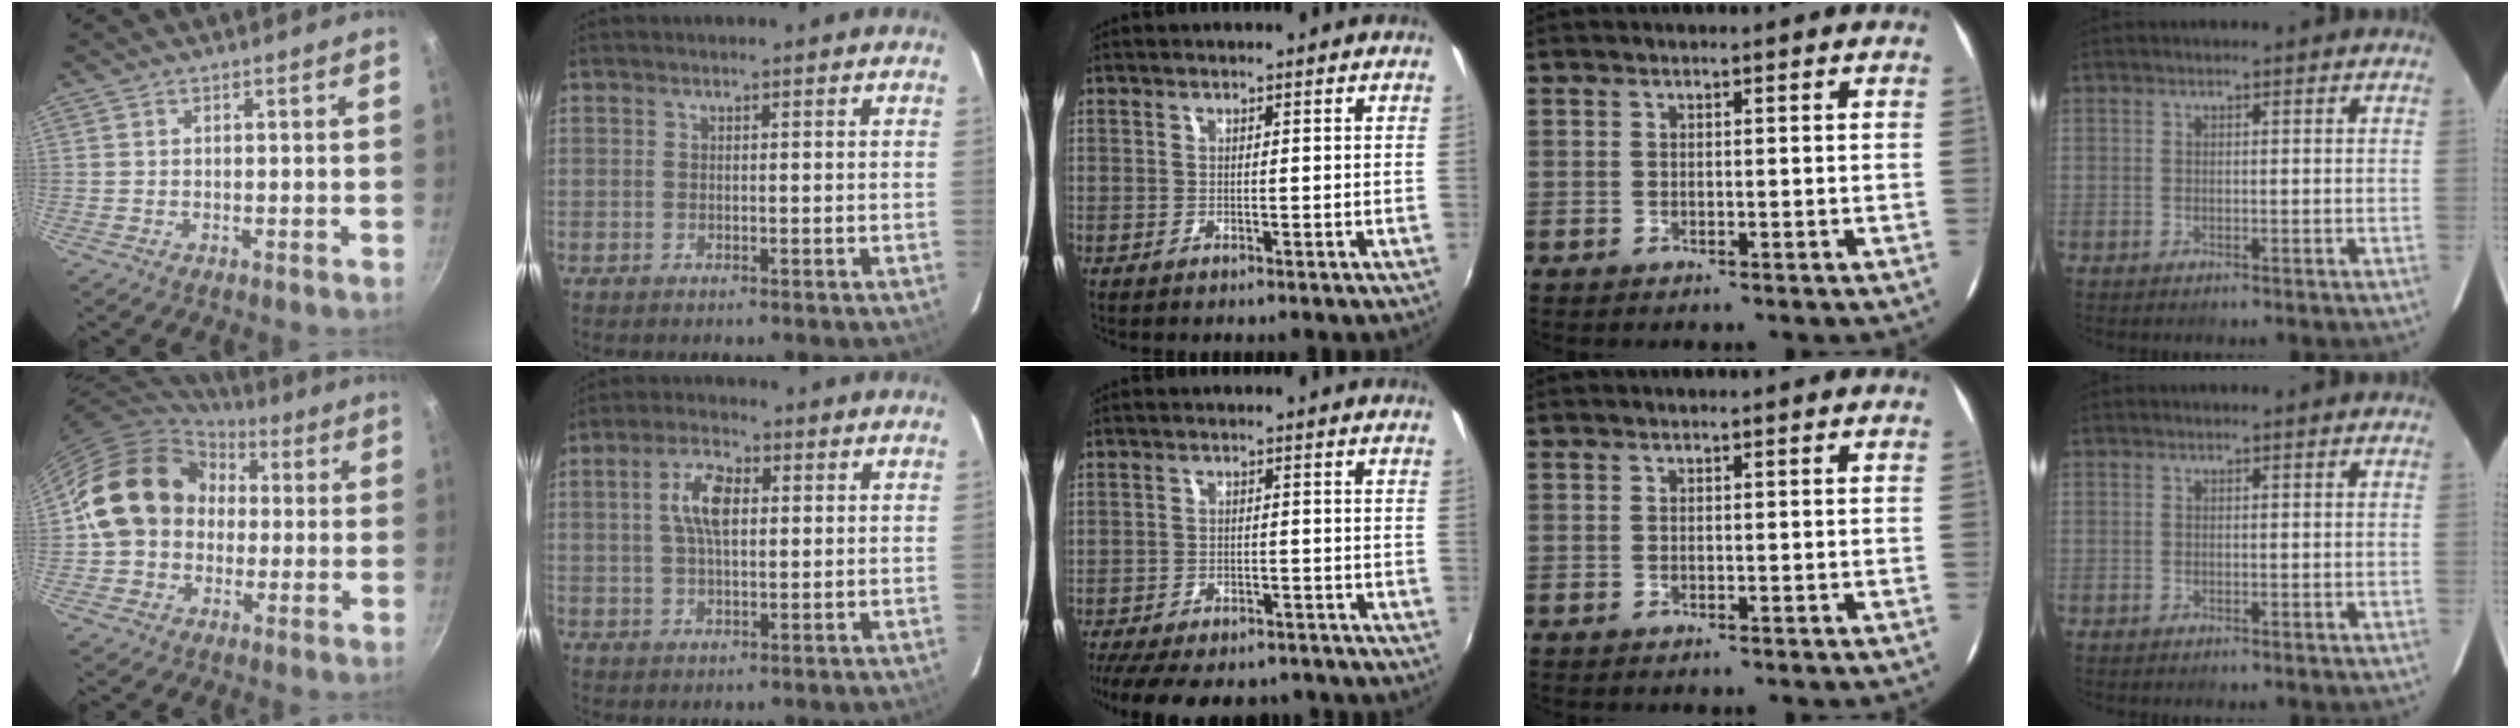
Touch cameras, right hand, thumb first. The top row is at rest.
{"thumb": {"total": 17.4, "force": [2.0, 14.4, 9.7], "torque": [-0.141, 0.039, 0.025]}, "index": {"total": 7.0, "force": [1.5, 3.2, 6.1], "torque": [-0.113, 0.013, 0.028]}, "middle": {"total": 16.6, "force": [-13.7, 5.9, 7.4], "torque": [-0.161, -0.020, -0.189]}}